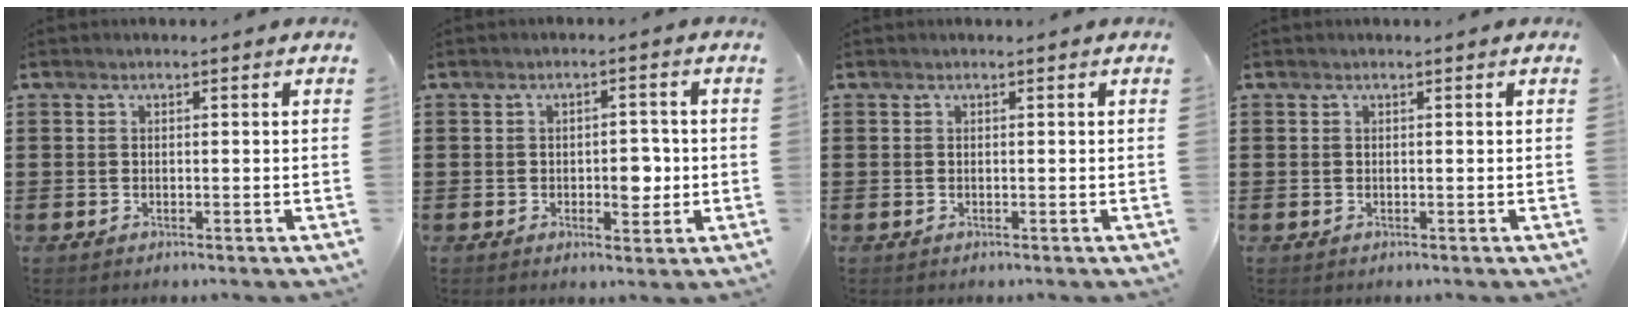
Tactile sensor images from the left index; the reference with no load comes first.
{"total": 4.3, "force": [-0.8, 2.4, 3.5], "torque": [-0.050, -0.001, -0.019]}
{"total": 0.0}
{"total": 0.0}